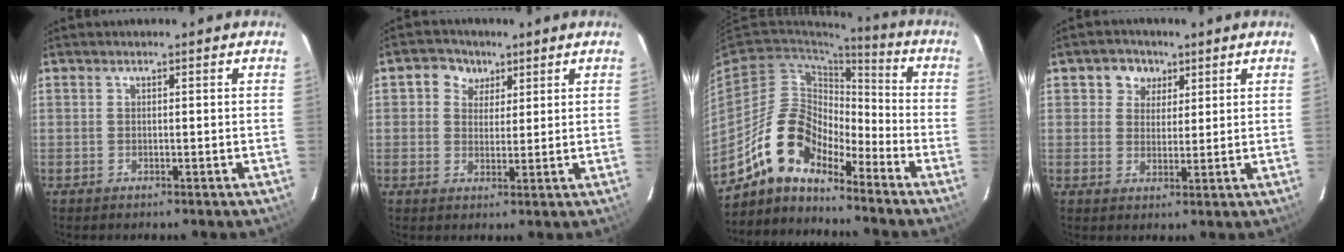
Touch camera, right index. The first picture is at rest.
{"total": 5.0, "force": [2.1, 4.3, 1.3], "torque": [-0.018, 0.009, 0.031]}
{"total": 12.7, "force": [-9.8, 5.6, 5.7], "torque": [-0.109, 0.022, -0.192]}
{"total": 4.9, "force": [2.2, 4.3, 1.0], "torque": [-0.008, 0.012, 0.035]}